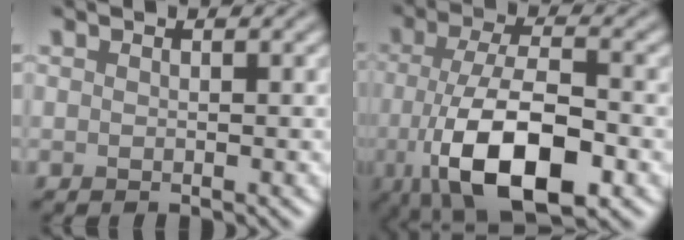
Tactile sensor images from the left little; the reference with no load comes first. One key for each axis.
{"total": 10.6, "fx": -3.4, "fy": 4.2, "fz": 9.2, "tx": -0.171, "ty": -0.014, "tz": -0.058}